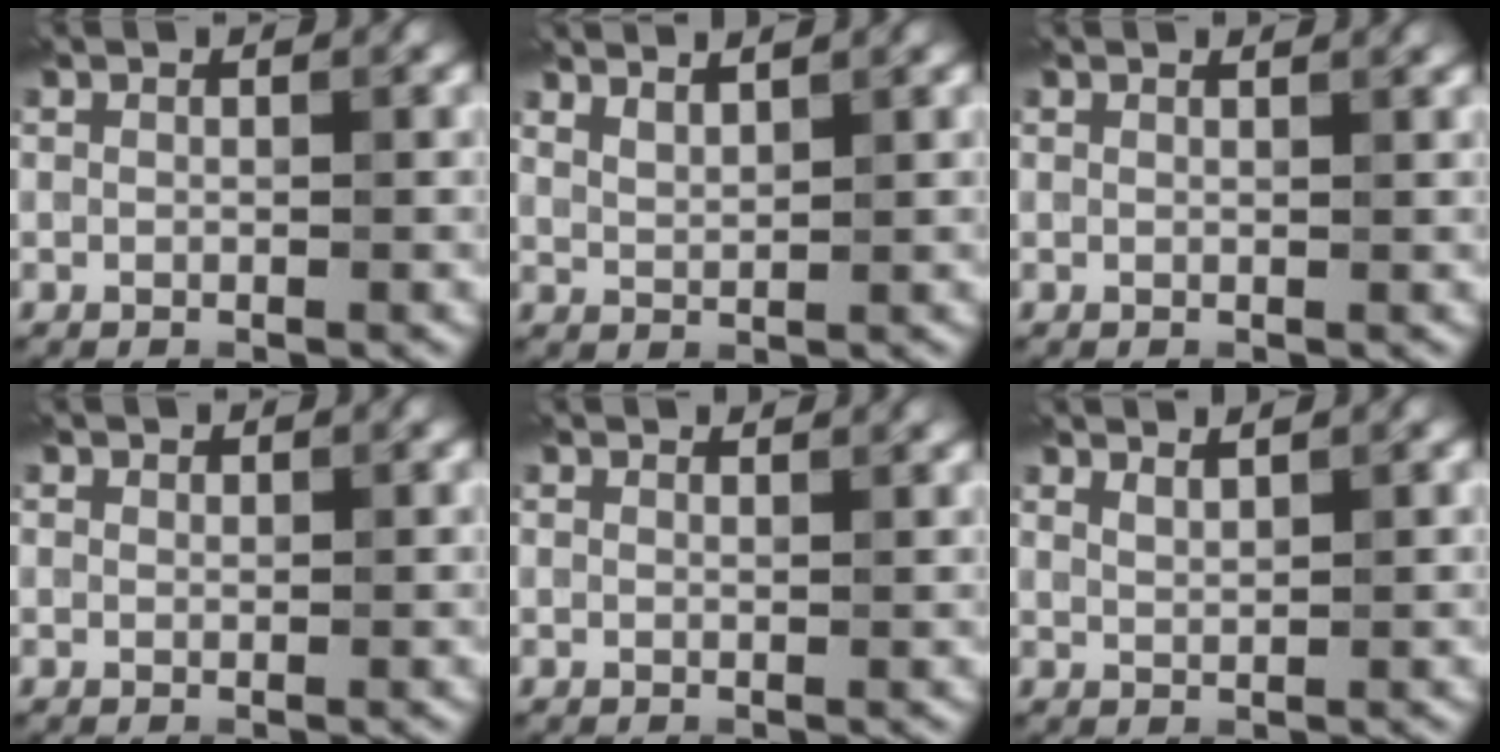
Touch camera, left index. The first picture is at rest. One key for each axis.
{"total": 2.0, "fx": 1.8, "fy": 0.4, "fz": 0.8, "tx": -0.010, "ty": 0.005, "tz": 0.031}
{"total": 1.4, "fx": 1.1, "fy": 0.4, "fz": 0.6, "tx": -0.004, "ty": 0.001, "tz": 0.007}
{"total": 0.5, "fx": 0.4, "fy": 0.3, "fz": 0.0, "tx": 0.002, "ty": 0.000, "tz": 0.008}
{"total": 1.3, "fx": 1.3, "fy": 0.1, "fz": 0.3, "tx": -0.006, "ty": -0.001, "tz": 0.014}
{"total": 1.5, "fx": 1.3, "fy": 0.3, "fz": 0.6, "tx": -0.003, "ty": 0.001, "tz": 0.021}